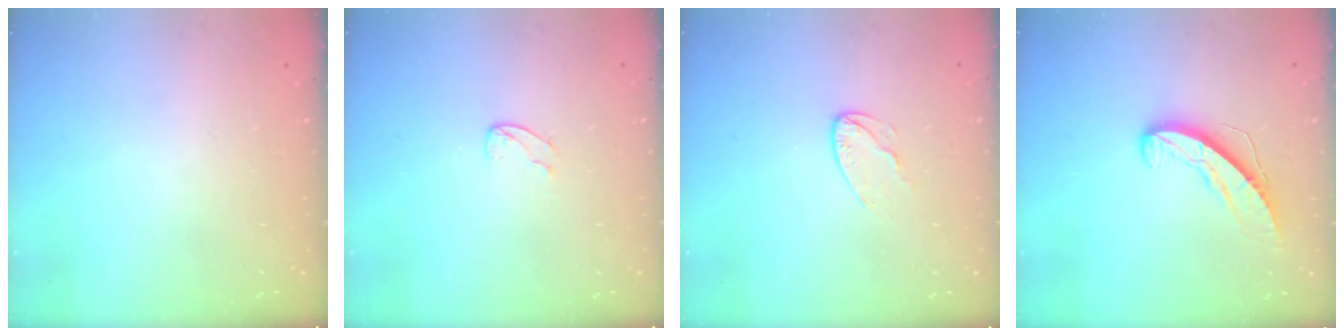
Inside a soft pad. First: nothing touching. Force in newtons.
{"total": 4.2, "press": 4.2, "slide": 0.4}
{"total": 6.3, "press": 6.3, "slide": 0.6}
{"total": 8.7, "press": 8.6, "slide": 0.8}